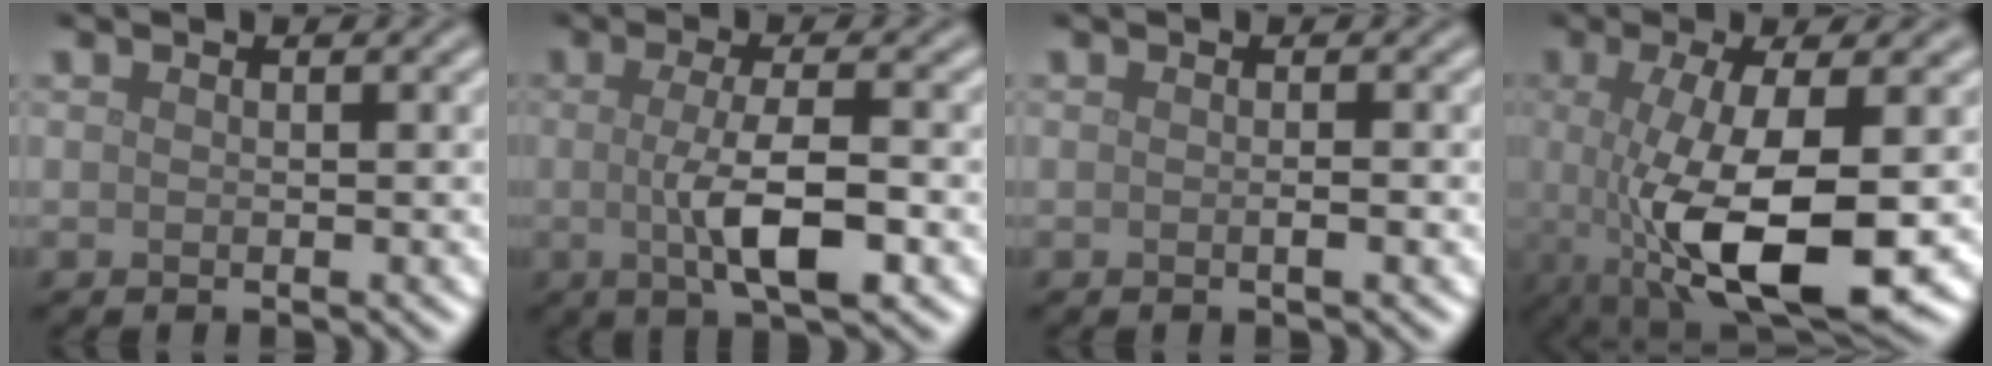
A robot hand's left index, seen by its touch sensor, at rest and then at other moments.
{"total": 5.6, "force": [-0.6, 1.4, 5.4], "torque": [-0.095, -0.005, -0.012]}
{"total": 0.8, "force": [-0.2, 0.1, 0.7], "torque": [-0.012, 0.000, -0.004]}
{"total": 10.6, "force": [-1.9, 3.1, 10.0], "torque": [-0.182, -0.024, -0.026]}